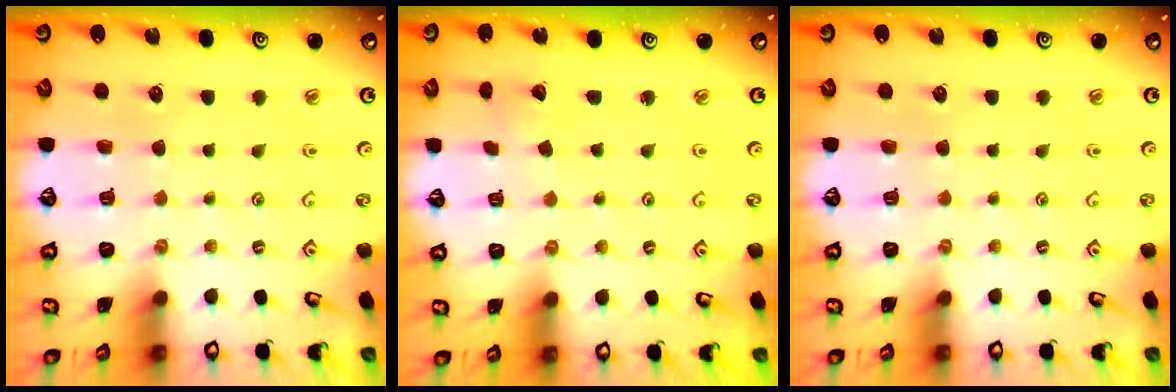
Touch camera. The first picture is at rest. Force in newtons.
{"total": 0.5, "press": 0.5, "slide": 0.0}
{"total": 0.0}